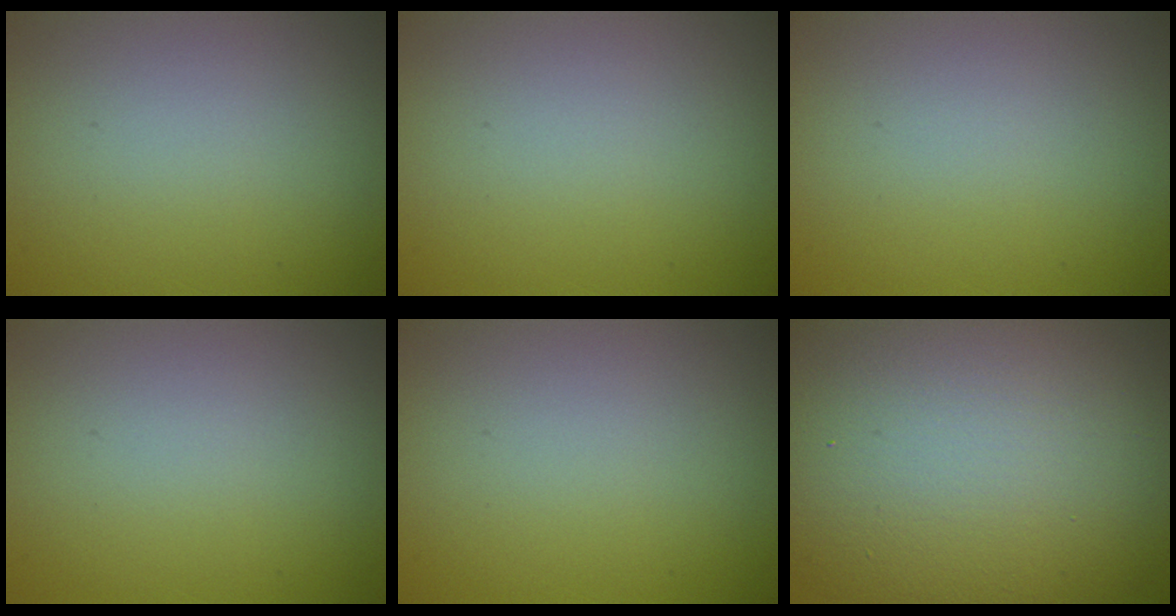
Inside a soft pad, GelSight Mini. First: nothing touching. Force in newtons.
{"total": 0.0}
{"total": 0.0}
{"total": 0.0}
{"total": 0.0}
{"total": 17.6, "press": 17.6, "slide": 1.0}